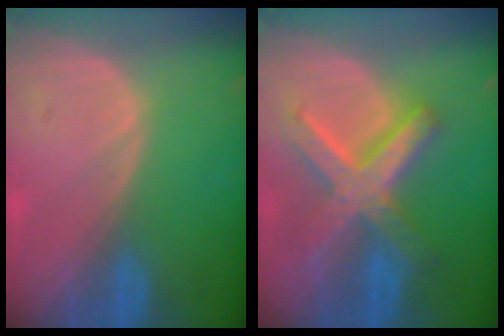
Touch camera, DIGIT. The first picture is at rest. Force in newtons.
{"total": 9.0, "press": 9.0, "slide": 0.6}